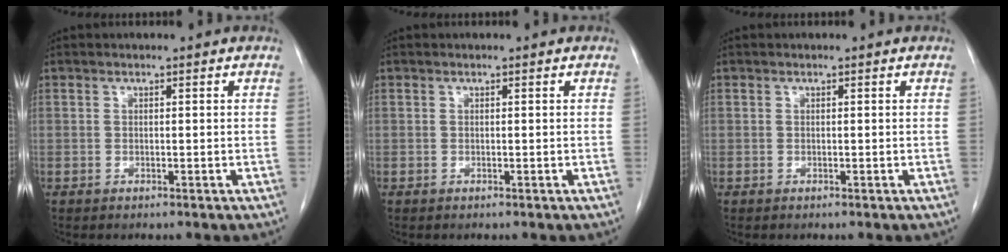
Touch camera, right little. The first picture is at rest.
{"total": 0.0}
{"total": 0.0}